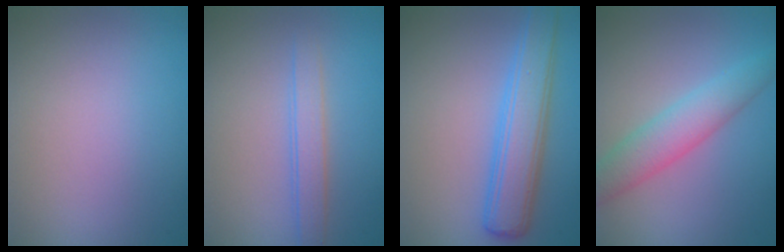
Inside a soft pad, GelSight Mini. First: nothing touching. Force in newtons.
{"total": 2.0, "press": 2.0, "slide": 0.1}
{"total": 5.1, "press": 5.1, "slide": 0.1}
{"total": 4.2, "press": 4.2, "slide": 0.1}